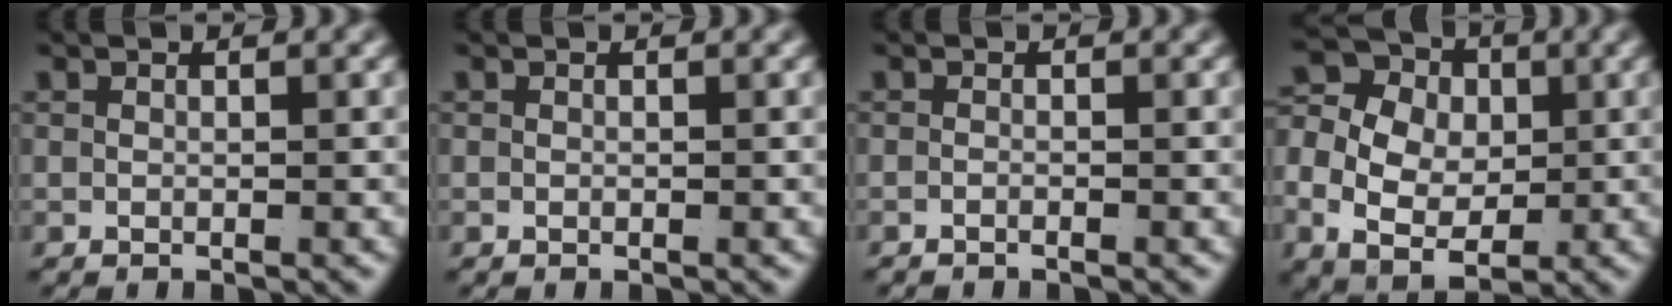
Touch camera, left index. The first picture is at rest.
{"total": 0.0}
{"total": 0.8, "force": [-0.8, -0.2, 0.0], "torque": [-0.005, -0.005, -0.012]}
{"total": 13.3, "force": [0.3, 10.8, 7.7], "torque": [-0.151, -0.030, 0.002]}